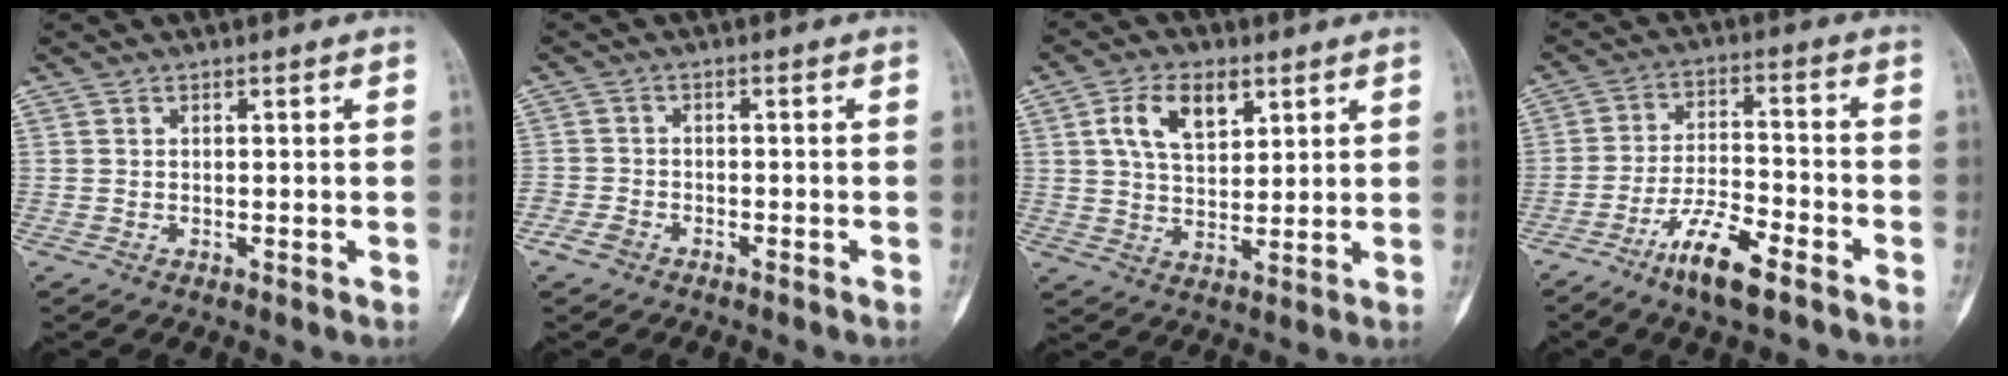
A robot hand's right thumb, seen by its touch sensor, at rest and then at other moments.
{"total": 2.7, "force": [-2.0, 1.5, 0.9], "torque": [-0.019, 0.011, -0.039]}
{"total": 9.2, "force": [3.9, 5.3, 6.5], "torque": [-0.095, -0.012, 0.071]}
{"total": 10.4, "force": [-6.8, 2.5, 7.5], "torque": [-0.139, 0.035, -0.123]}